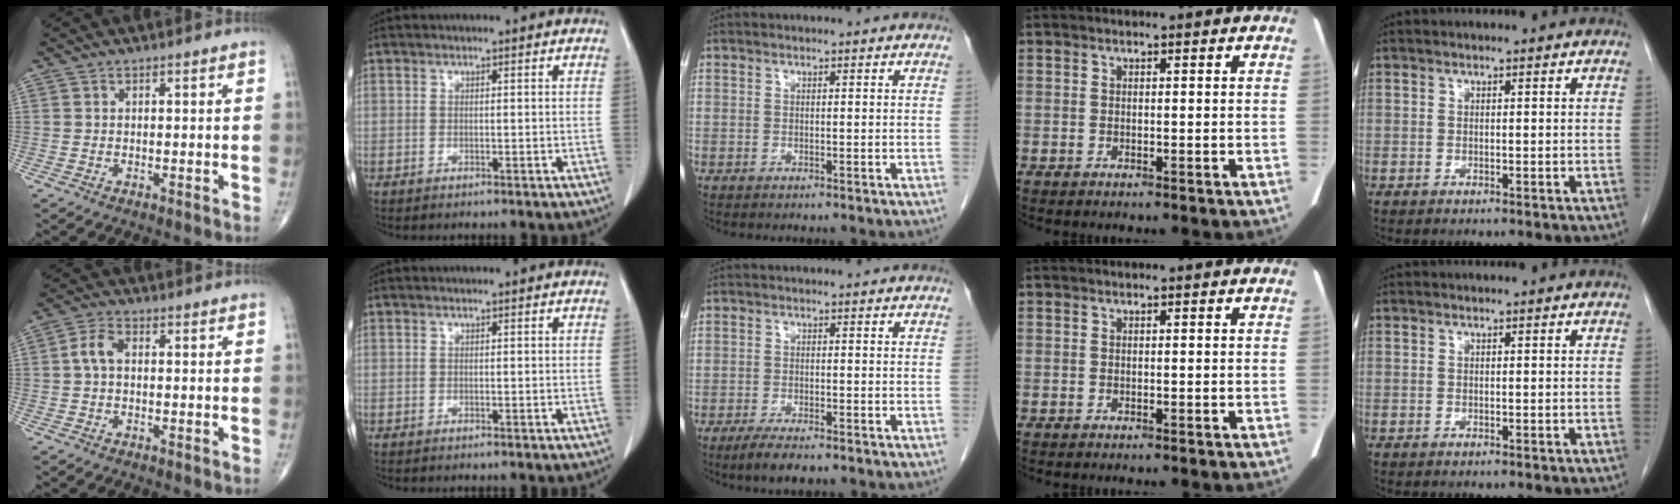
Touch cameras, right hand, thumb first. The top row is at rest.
{"thumb": {"total": 3.7, "force": [0.2, 2.2, 3.0], "torque": [-0.063, 0.012, -0.002]}, "middle": {"total": 3.6, "force": [-2.7, 0.6, 2.3], "torque": [-0.045, -0.008, -0.046]}}